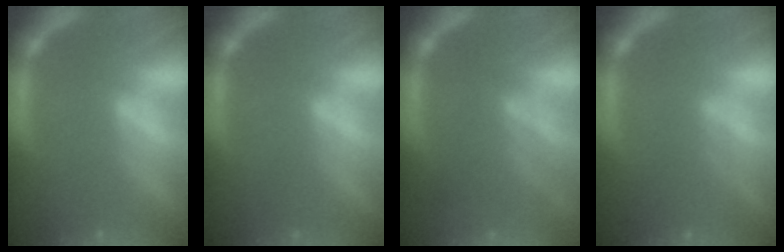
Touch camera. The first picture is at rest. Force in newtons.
{"total": 0.9}
{"total": 3.5}
{"total": 3.1}